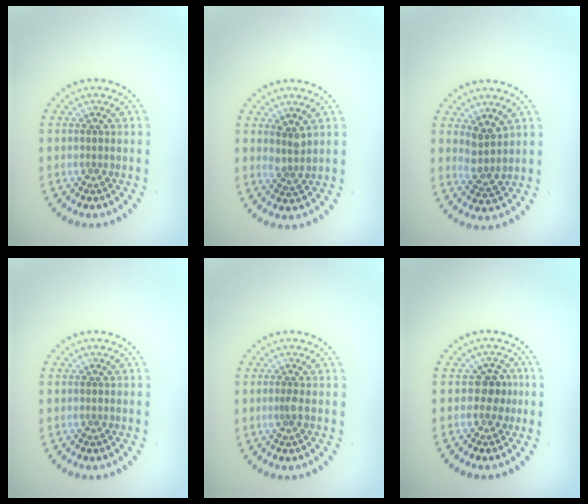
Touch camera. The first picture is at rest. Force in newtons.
{"total": 1.8, "press": 1.3, "slide": 1.2}
{"total": 2.3, "press": 1.9, "slide": 1.3}
{"total": 0.0}
{"total": 0.8, "press": 0.6, "slide": 0.6}
{"total": 1.9, "press": 1.6, "slide": 1.0}